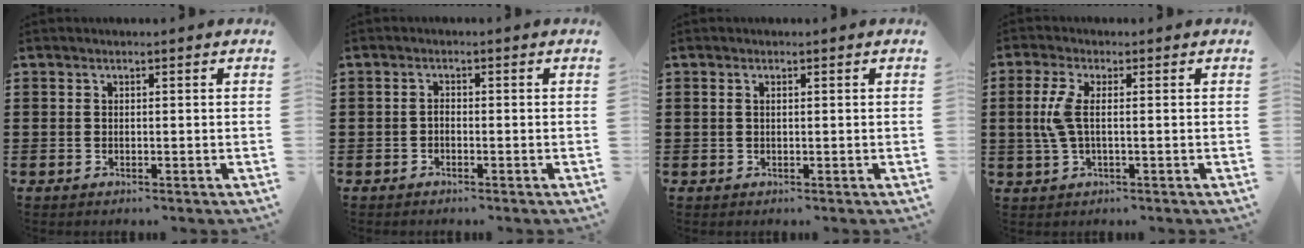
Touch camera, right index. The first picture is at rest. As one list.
[{"total": 0.8, "force": [-0.6, 0.2, 0.4], "torque": [-0.010, -0.004, -0.011]}, {"total": 0.5, "force": [0.2, 0.1, 0.5], "torque": [-0.010, 0.001, 0.004]}, {"total": 4.1, "force": [0.1, 1.3, 3.9], "torque": [-0.102, -0.009, -0.009]}]